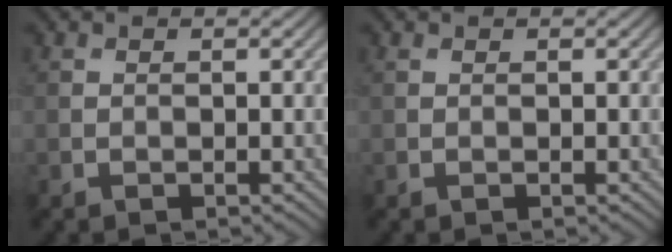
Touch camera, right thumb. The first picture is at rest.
{"total": 0.0}